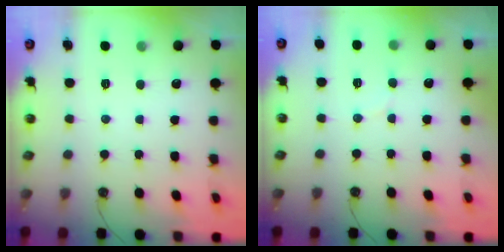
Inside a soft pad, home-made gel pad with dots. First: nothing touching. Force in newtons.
{"total": 3.3, "press": 3.1, "slide": 1.0}